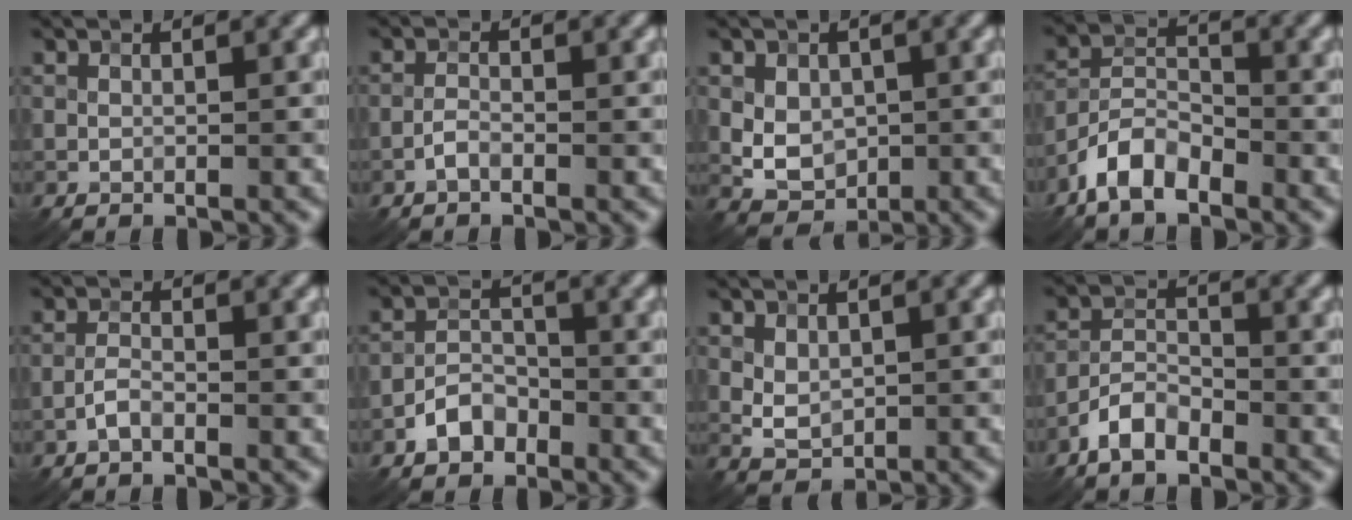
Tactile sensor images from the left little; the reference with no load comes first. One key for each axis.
{"total": 1.1, "fx": -0.8, "fy": 0.3, "fz": 0.7, "tx": -0.015, "ty": 0.004, "tz": -0.018}
{"total": 3.8, "fx": 0.1, "fy": 3.0, "fz": 2.4, "tx": -0.041, "ty": -0.004, "tz": 0.010}
{"total": 4.5, "fx": -3.2, "fy": 2.0, "fz": 2.5, "tx": -0.042, "ty": 0.006, "tz": -0.070}
{"total": 1.4, "fx": -0.9, "fy": 0.4, "fz": 1.0, "tx": -0.021, "ty": 0.005, "tz": -0.022}
{"total": 2.9, "fx": -1.9, "fy": 1.9, "fz": 1.3, "tx": -0.018, "ty": 0.011, "tz": -0.038}
{"total": 2.0, "fx": 0.5, "fy": 1.4, "fz": 1.3, "tx": -0.026, "ty": -0.004, "tz": 0.016}
{"total": 3.3, "fx": -2.4, "fy": 1.4, "fz": 1.8, "tx": -0.035, "ty": 0.009, "tz": -0.054}